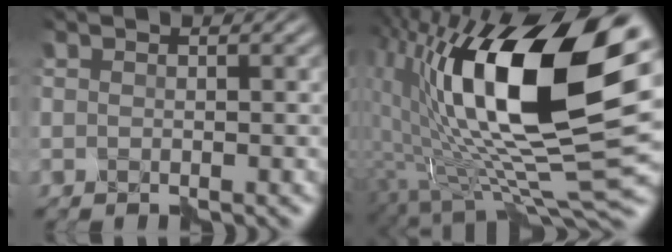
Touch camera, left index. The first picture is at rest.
{"total": 16.0, "force": [4.6, 5.6, 14.2], "torque": [-0.237, -0.006, 0.070]}